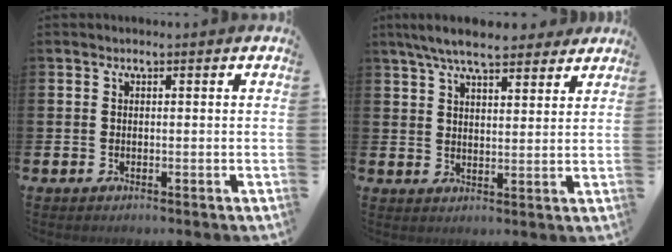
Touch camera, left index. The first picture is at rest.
{"total": 7.3, "force": [6.6, 1.6, 2.7], "torque": [-0.062, -0.021, 0.120]}